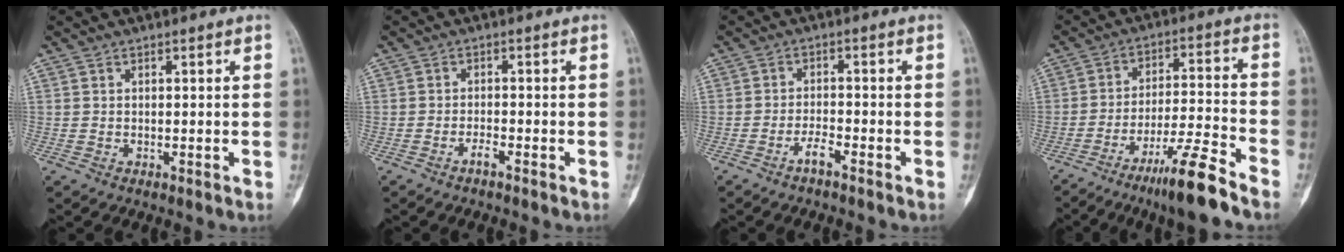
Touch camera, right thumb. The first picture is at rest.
{"total": 1.5, "force": [-1.2, 0.2, 0.9], "torque": [-0.019, 0.009, -0.022]}
{"total": 2.6, "force": [-2.0, 0.4, 1.7], "torque": [-0.033, 0.015, -0.039]}
{"total": 11.4, "force": [-8.3, 0.2, 7.7], "torque": [-0.139, 0.055, -0.144]}